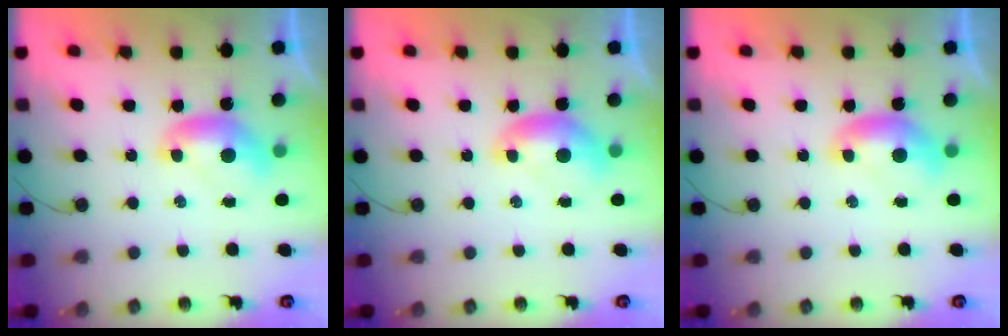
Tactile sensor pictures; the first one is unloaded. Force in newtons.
{"total": 0.0}
{"total": 0.0}